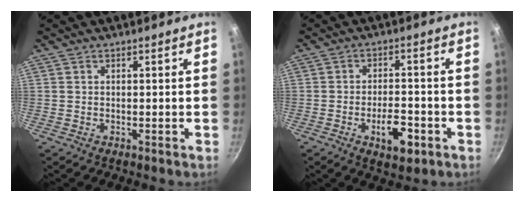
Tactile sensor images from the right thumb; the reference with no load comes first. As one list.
[{"total": 7.5, "force": [-3.1, 3.5, 5.9], "torque": [-0.074, 0.016, -0.044]}]